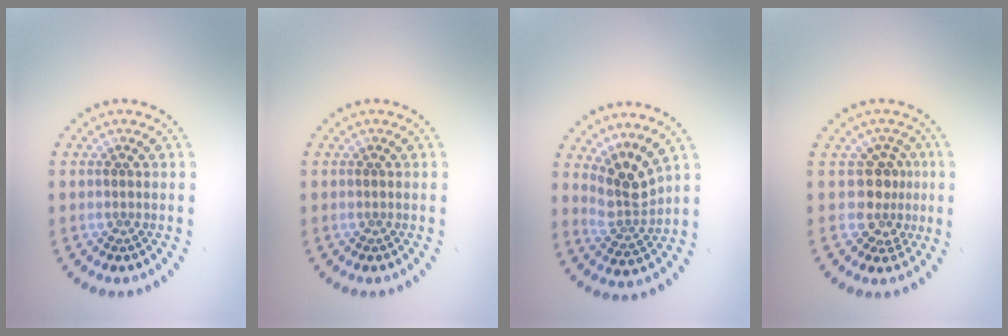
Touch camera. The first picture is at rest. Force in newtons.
{"total": 0.0}
{"total": 3.2, "press": 2.3, "slide": 2.2}
{"total": 3.0, "press": 2.3, "slide": 1.8}